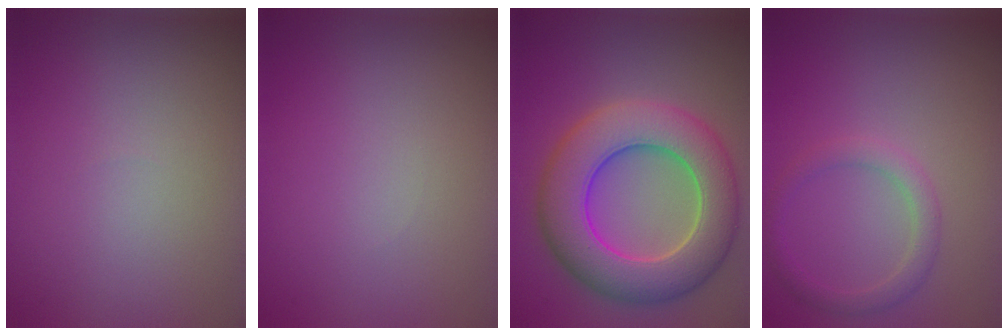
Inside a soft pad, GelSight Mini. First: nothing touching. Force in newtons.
{"total": 0.0}
{"total": 9.1, "press": 9.1, "slide": 0.5}
{"total": 2.0, "press": 2.0, "slide": 0.1}